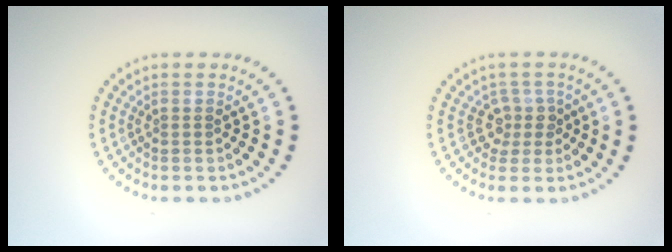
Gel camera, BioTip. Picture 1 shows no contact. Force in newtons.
{"total": 2.2, "press": 1.6, "slide": 1.5}